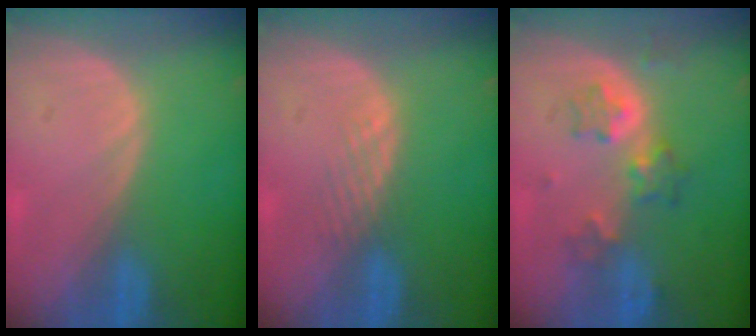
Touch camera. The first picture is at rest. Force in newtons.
{"total": 1.8, "press": 1.8, "slide": 0.2}
{"total": 5.3, "press": 5.2, "slide": 0.9}